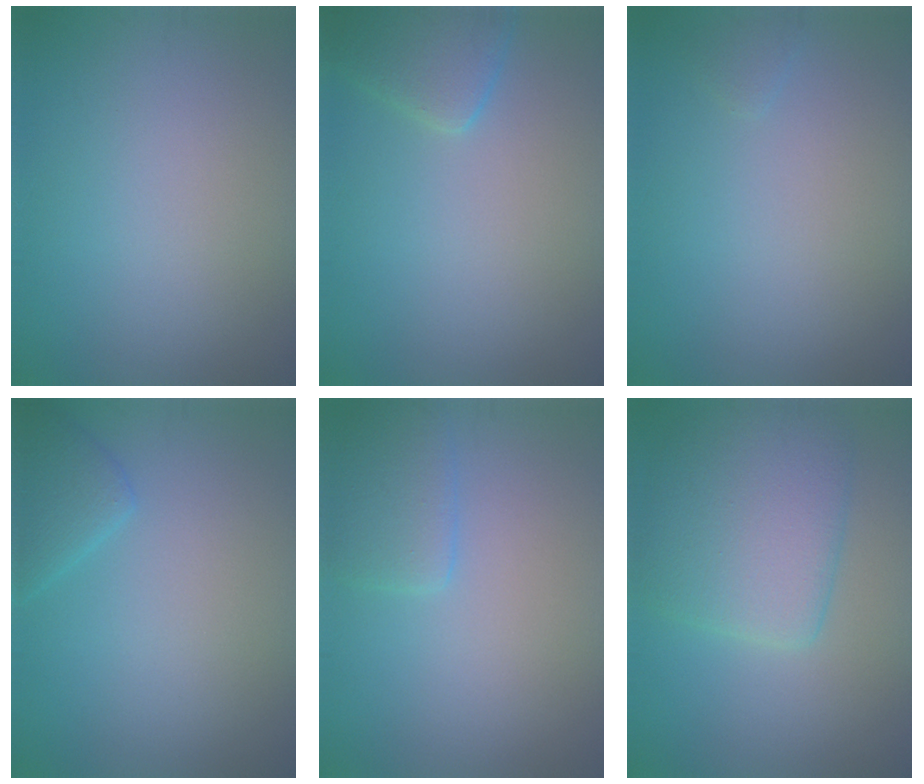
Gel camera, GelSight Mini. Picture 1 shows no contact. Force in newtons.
{"total": 2.9, "press": 2.9, "slide": 0.1}
{"total": 0.6, "press": 0.6, "slide": 0.1}
{"total": 2.2, "press": 2.2, "slide": 0.1}
{"total": 2.6, "press": 2.5, "slide": 0.2}
{"total": 6.2, "press": 6.2, "slide": 0.5}